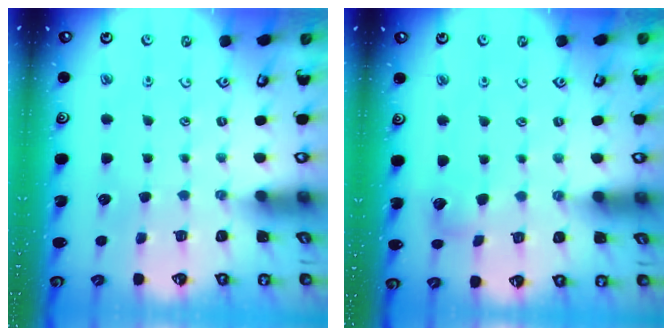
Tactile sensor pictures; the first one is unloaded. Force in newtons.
{"total": 4.1, "press": 4.0, "slide": 0.5}